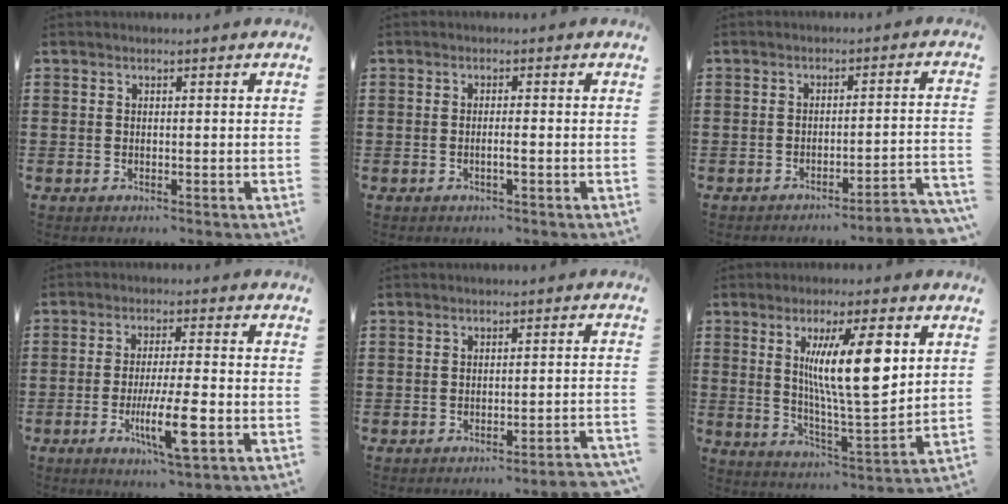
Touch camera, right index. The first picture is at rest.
{"total": 1.5, "force": [-0.6, -0.1, 1.4], "torque": [-0.023, -0.003, -0.012]}
{"total": 3.2, "force": [-2.8, -0.4, 1.5], "torque": [-0.029, -0.010, -0.060]}
{"total": 9.3, "force": [-3.0, 1.4, 8.6], "torque": [-0.163, -0.015, -0.055]}
{"total": 2.3, "force": [-2.1, -0.5, 0.9], "torque": [-0.016, -0.004, -0.044]}
{"total": 13.1, "force": [4.2, 2.6, 12.1], "torque": [-0.219, -0.001, 0.064]}